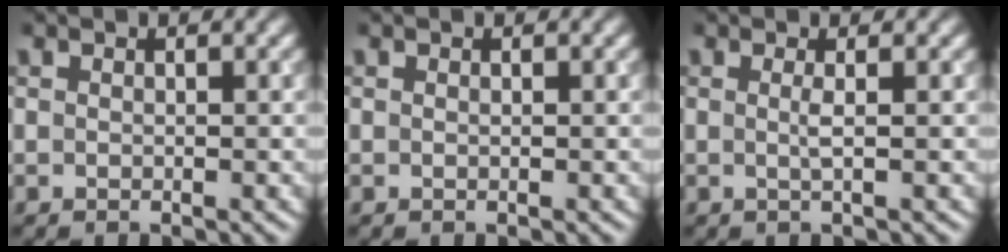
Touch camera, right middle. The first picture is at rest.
{"total": 0.0}
{"total": 1.2, "force": [0.0, 0.2, 1.2], "torque": [-0.022, 0.000, -0.003]}